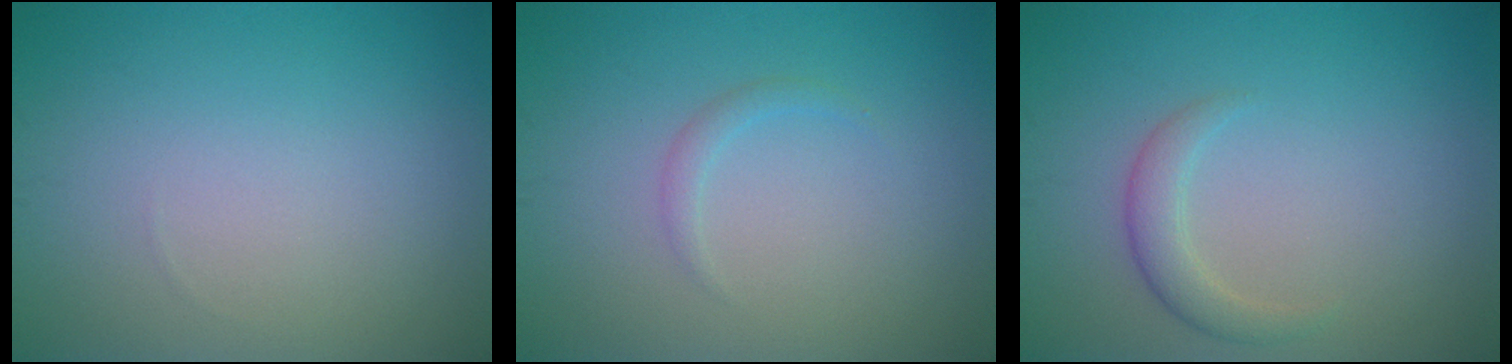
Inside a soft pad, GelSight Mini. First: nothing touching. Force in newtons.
{"total": 0.9, "press": 0.9, "slide": 0.0}
{"total": 2.0, "press": 2.0, "slide": 0.1}